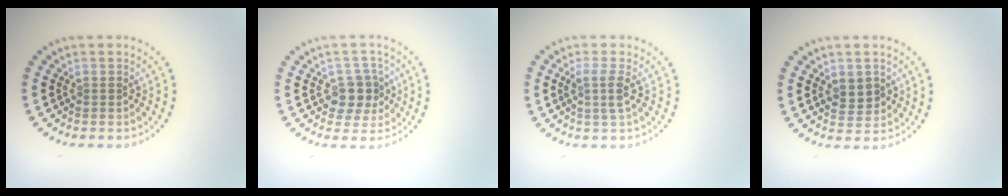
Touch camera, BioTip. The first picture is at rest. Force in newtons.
{"total": 3.4, "press": 3.1, "slide": 1.2}
{"total": 1.9, "press": 1.6, "slide": 1.1}
{"total": 2.3, "press": 2.3, "slide": 0.4}